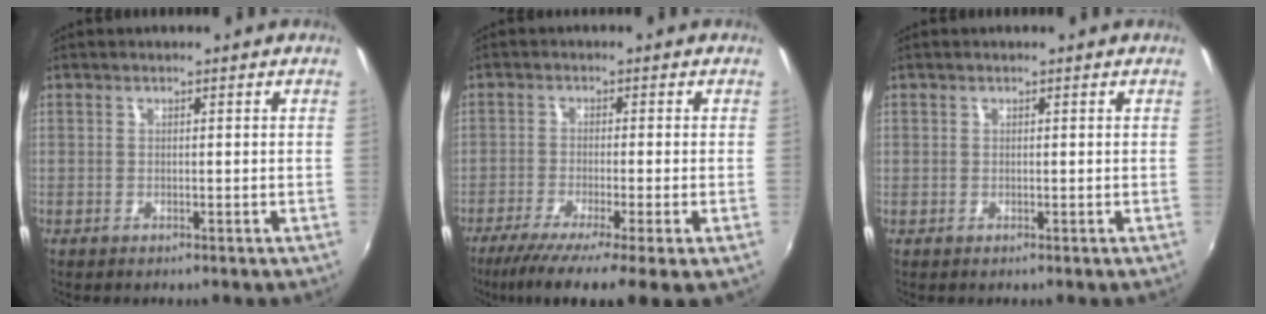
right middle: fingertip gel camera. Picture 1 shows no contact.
{"total": 9.2, "force": [-6.0, -0.1, 7.0], "torque": [-0.141, -0.039, -0.099]}
{"total": 0.8, "force": [0.0, 0.8, -0.1], "torque": [0.001, 0.004, 0.001]}